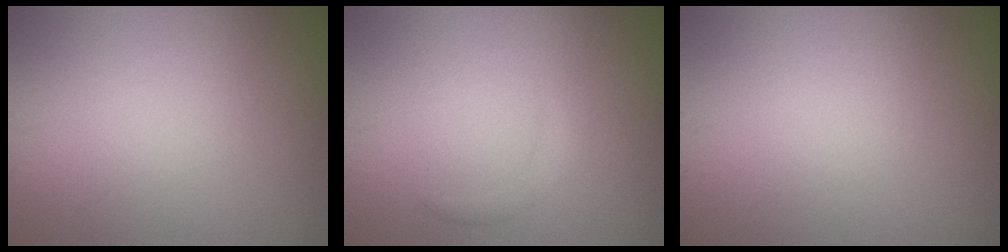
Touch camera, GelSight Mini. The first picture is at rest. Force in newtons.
{"total": 1.0, "press": 1.0, "slide": 0.1}
{"total": 0.0}